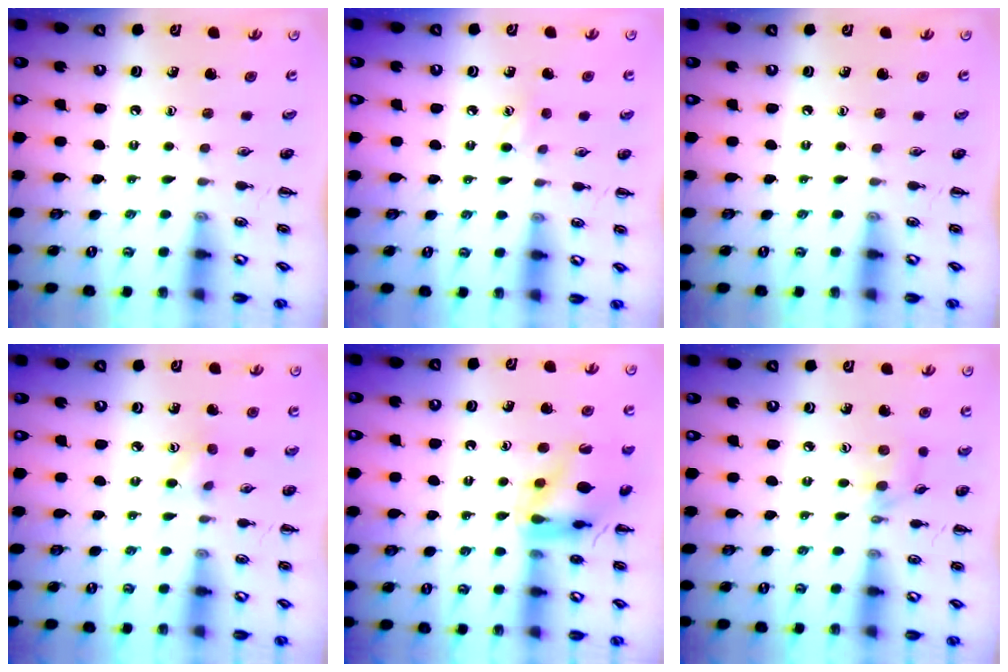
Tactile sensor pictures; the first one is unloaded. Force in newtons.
{"total": 2.4, "press": 2.3, "slide": 0.8}
{"total": 0.0}
{"total": 3.2, "press": 3.1, "slide": 0.9}
{"total": 14.4, "press": 14.3, "slide": 1.0}
{"total": 3.3, "press": 3.1, "slide": 1.1}